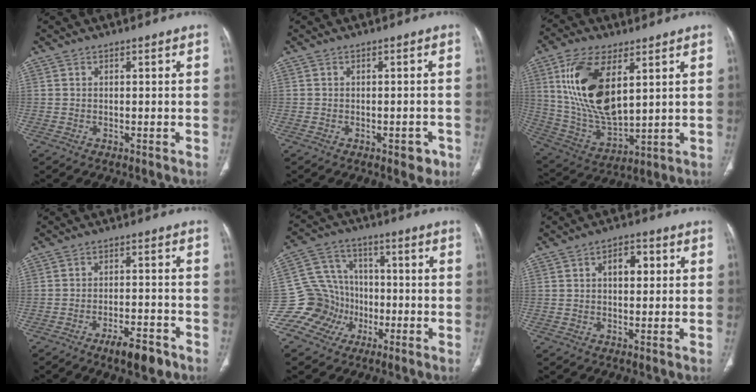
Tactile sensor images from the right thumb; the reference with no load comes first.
{"total": 2.8, "force": [-1.6, 1.5, 1.8], "torque": [-0.006, 0.007, -0.016]}
{"total": 18.5, "force": [6.2, 8.9, 15.0], "torque": [-0.282, -0.024, 0.130]}
{"total": 7.0, "force": [-4.7, 2.2, 4.8], "torque": [-0.070, 0.022, -0.069]}
{"total": 13.0, "force": [-4.4, 11.7, 3.6], "torque": [-0.032, 0.052, -0.076]}
{"total": 5.1, "force": [1.4, 3.0, 3.9], "torque": [-0.040, 0.008, 0.019]}